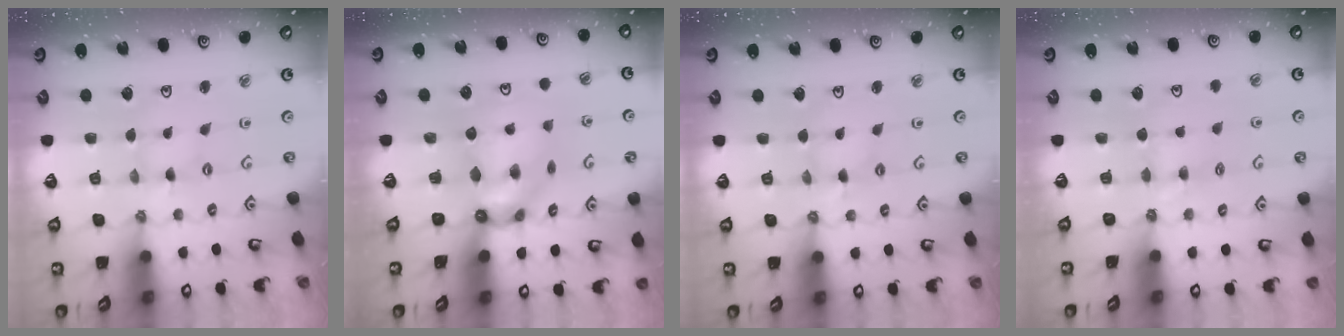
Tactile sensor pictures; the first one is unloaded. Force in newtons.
{"total": 8.8, "press": 8.8, "slide": 0.6}
{"total": 2.5, "press": 2.5, "slide": 0.2}
{"total": 5.2, "press": 5.1, "slide": 0.7}